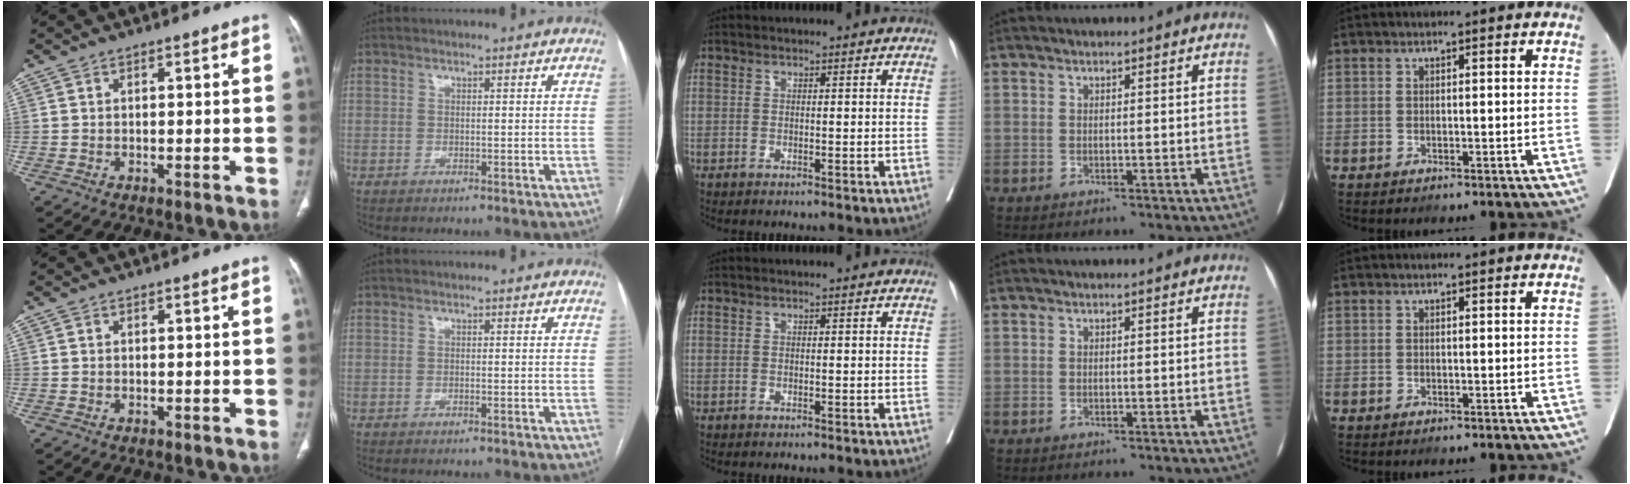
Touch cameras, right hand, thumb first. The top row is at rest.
{}